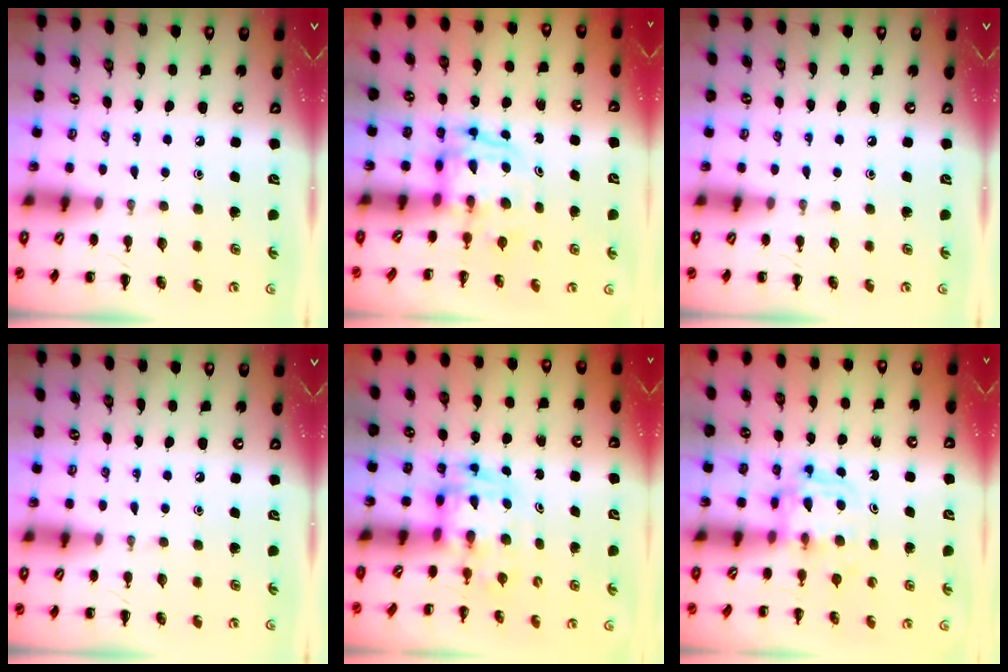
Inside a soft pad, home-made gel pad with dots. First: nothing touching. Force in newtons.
{"total": 4.0, "press": 3.9, "slide": 0.4}
{"total": 0.0}
{"total": 0.0}
{"total": 3.4, "press": 3.4, "slide": 0.6}
{"total": 4.8, "press": 4.8, "slide": 0.6}